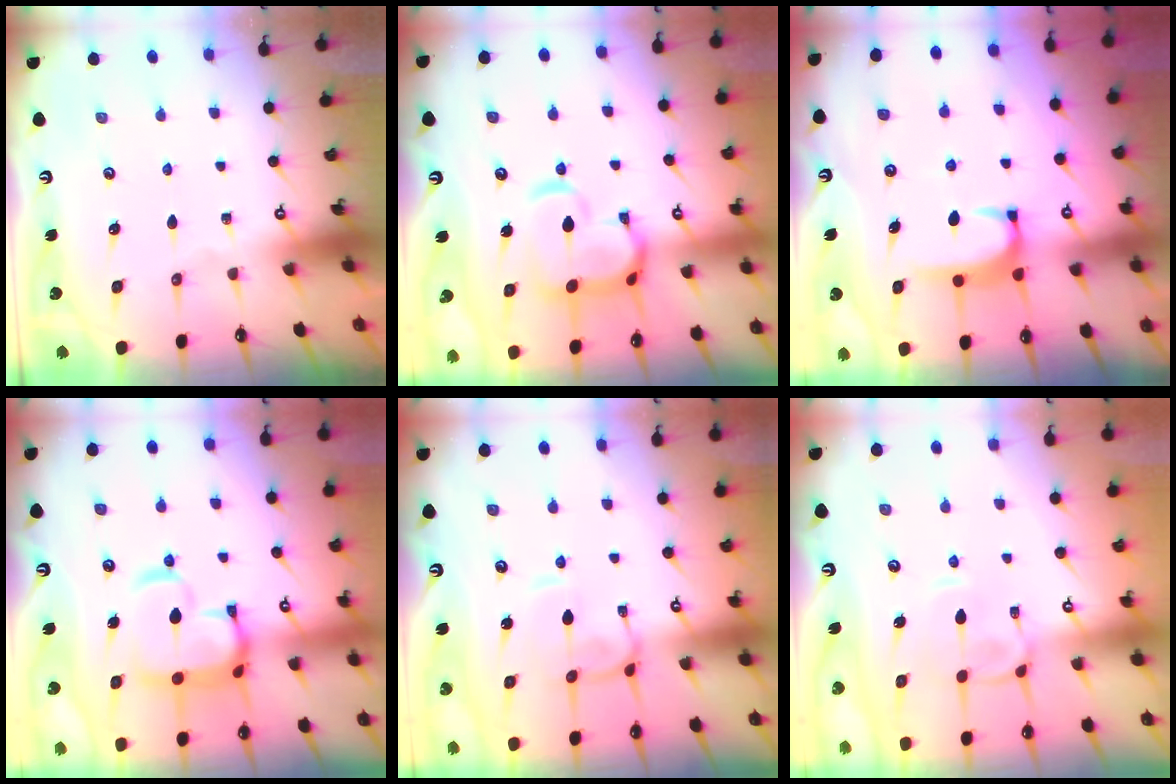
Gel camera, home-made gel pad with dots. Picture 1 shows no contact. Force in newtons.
{"total": 7.5, "press": 7.4, "slide": 1.3}
{"total": 1.9, "press": 1.8, "slide": 0.5}
{"total": 9.8, "press": 9.8, "slide": 0.9}
{"total": 0.7, "press": 0.4, "slide": 0.5}
{"total": 2.5, "press": 2.2, "slide": 1.0}